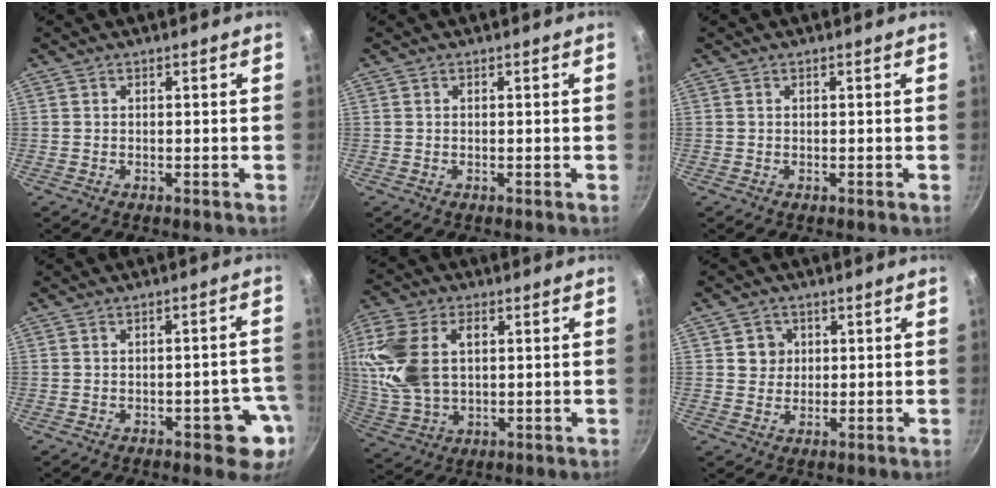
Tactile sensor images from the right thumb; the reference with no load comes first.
{"total": 0.0}
{"total": 0.0}
{"total": 7.3, "force": [-2.8, 3.5, 5.8], "torque": [-0.024, 0.024, -0.030]}
{"total": 14.7, "force": [3.1, 9.5, 10.8], "torque": [-0.212, 0.000, 0.063]}
{"total": 3.9, "force": [1.0, 3.7, 0.9], "torque": [0.013, 0.002, 0.014]}